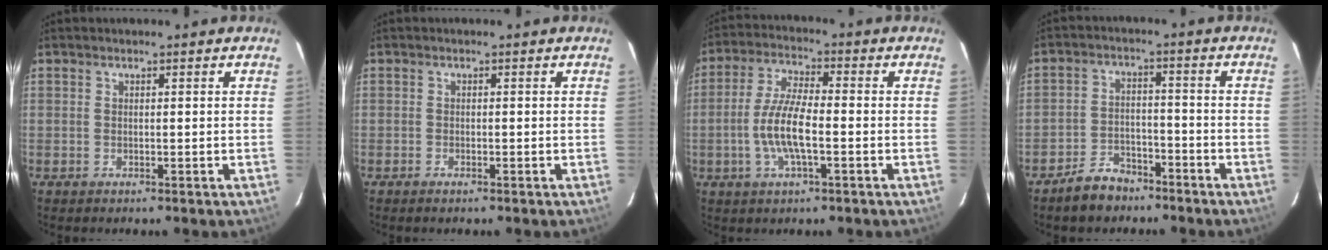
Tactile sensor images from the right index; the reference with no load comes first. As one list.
[{"total": 1.0, "force": [-0.8, 0.3, 0.5], "torque": [-0.013, -0.001, -0.017]}, {"total": 9.1, "force": [-2.3, 2.2, 8.5], "torque": [-0.174, 0.000, -0.046]}, {"total": 6.8, "force": [-5.3, 3.8, 1.8], "torque": [-0.055, 0.018, -0.081]}]